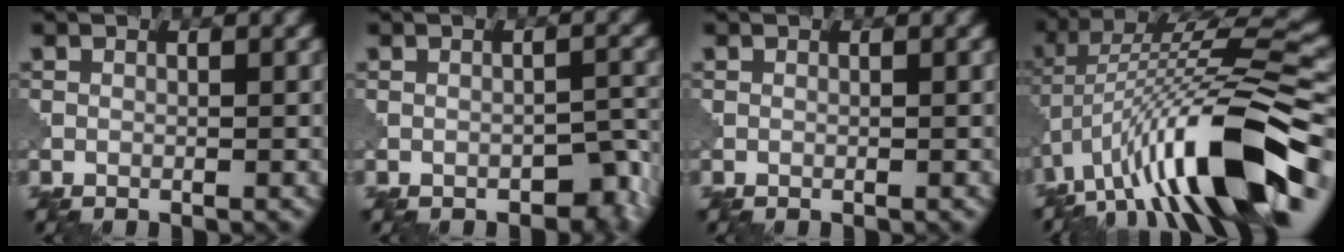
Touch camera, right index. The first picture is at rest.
{"total": 2.2, "force": [-1.6, 1.1, 0.9], "torque": [-0.011, 0.003, -0.018]}
{"total": 0.0}
{"total": 13.8, "force": [-5.1, 4.3, 12.1], "torque": [-0.212, 0.029, -0.081]}